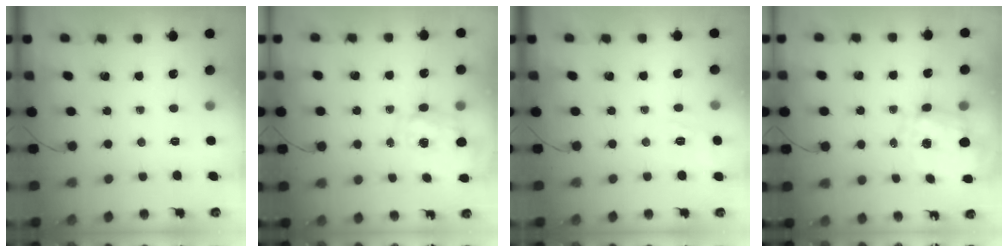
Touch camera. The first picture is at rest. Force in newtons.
{"total": 3.8, "press": 3.7, "slide": 0.9}
{"total": 9.7, "press": 9.6, "slide": 1.7}
{"total": 2.8, "press": 2.6, "slide": 1.0}